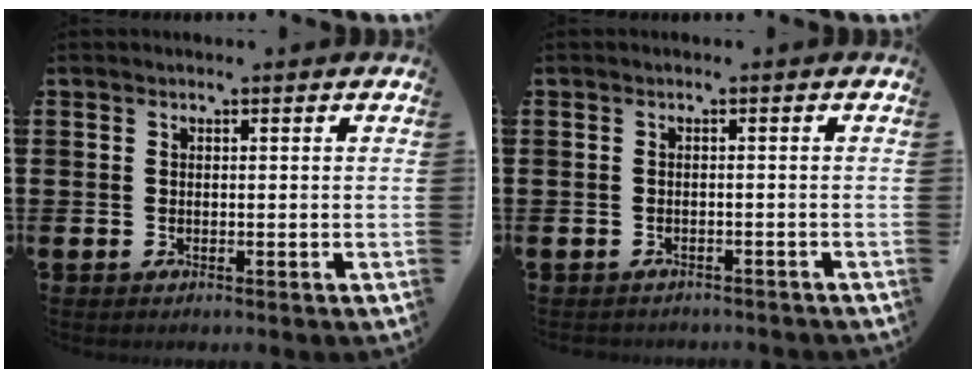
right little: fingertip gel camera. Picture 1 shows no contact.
{"total": 0.8, "force": [-0.8, 0.1, 0.0], "torque": [-0.003, -0.001, -0.016]}